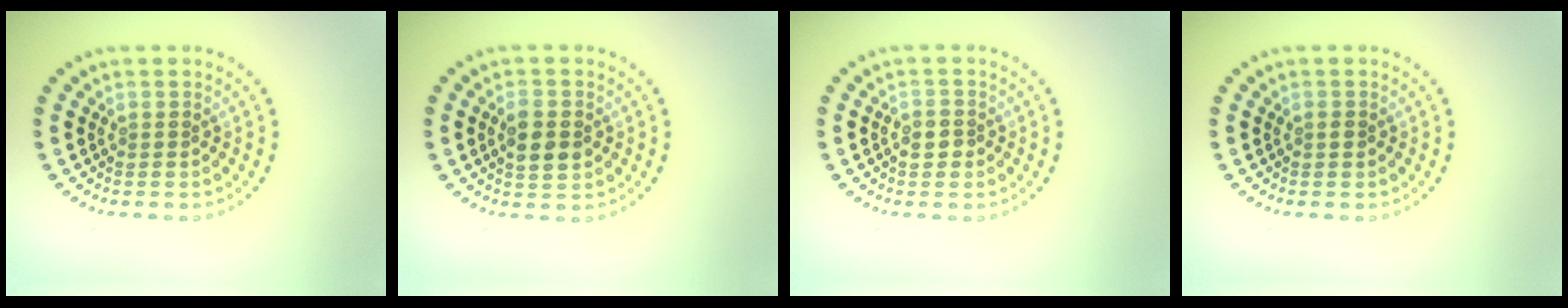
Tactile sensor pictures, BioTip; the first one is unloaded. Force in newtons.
{"total": 3.1, "press": 3.1, "slide": 0.2}
{"total": 1.6, "press": 1.6, "slide": 0.3}
{"total": 0.7, "press": 0.7, "slide": 0.1}